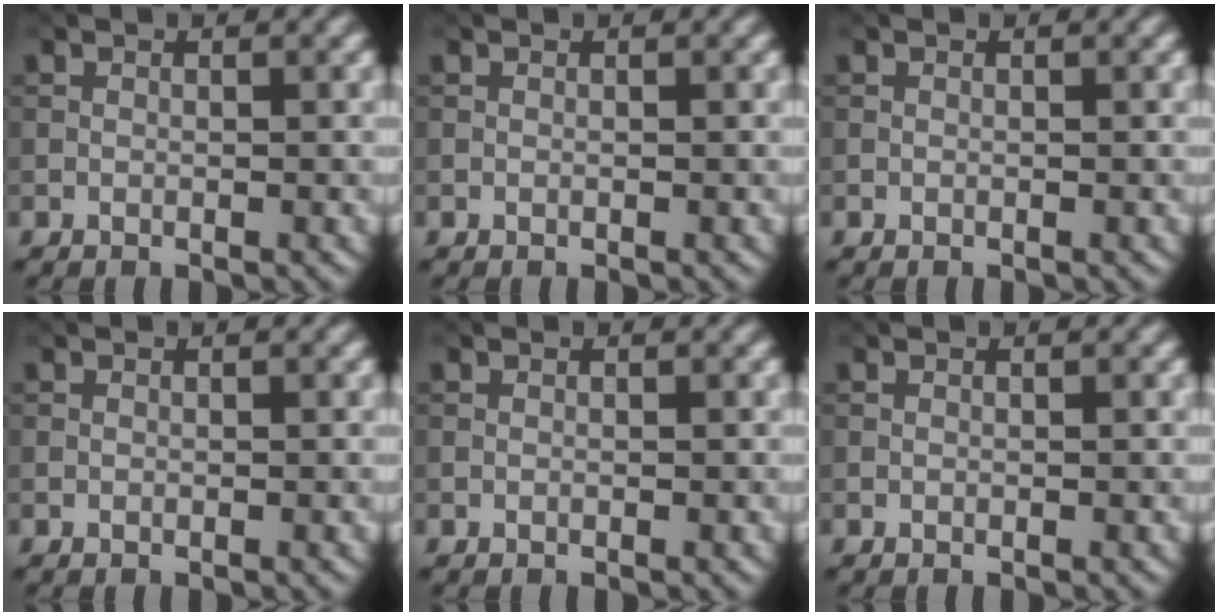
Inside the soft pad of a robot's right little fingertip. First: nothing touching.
{"total": 0.0}
{"total": 0.0}
{"total": 0.0}
{"total": 0.0}
{"total": 0.0}